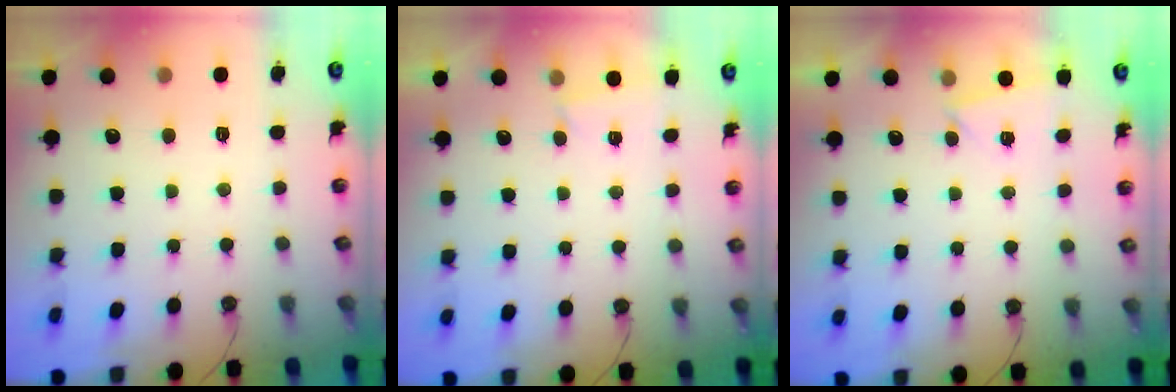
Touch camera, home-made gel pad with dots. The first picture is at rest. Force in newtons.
{"total": 1.0, "press": 0.9, "slide": 0.4}
{"total": 2.5, "press": 1.6, "slide": 1.9}